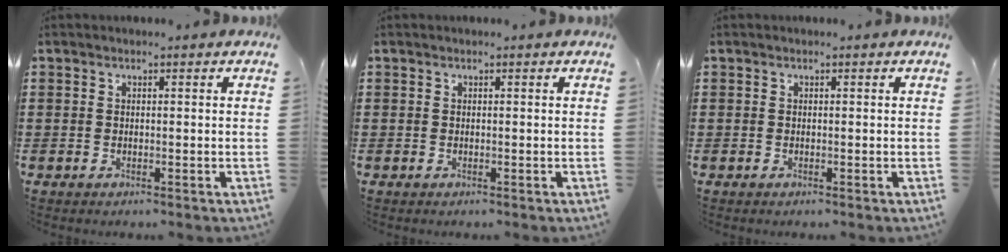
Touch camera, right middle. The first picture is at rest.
{"total": 0.0}
{"total": 0.0}